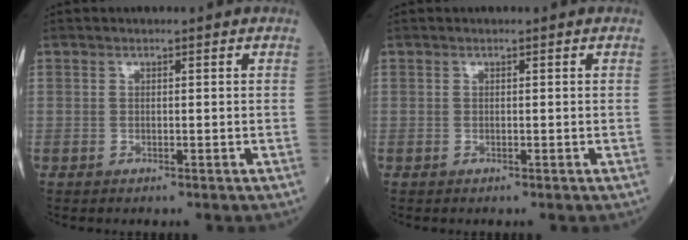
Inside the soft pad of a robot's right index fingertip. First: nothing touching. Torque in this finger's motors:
{"motor_torque": [0.13, 0.13, -0.03, -0.01]}